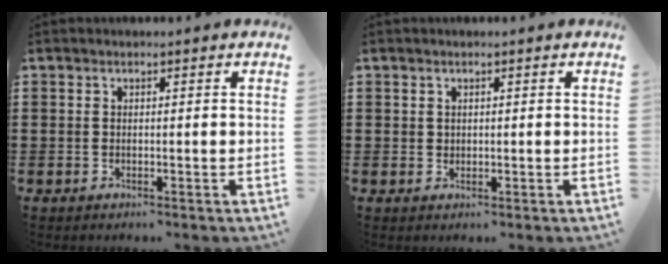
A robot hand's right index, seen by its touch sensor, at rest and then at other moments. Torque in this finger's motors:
{"motor_torque": [-0.10, -0.03, 0.00, -0.01]}